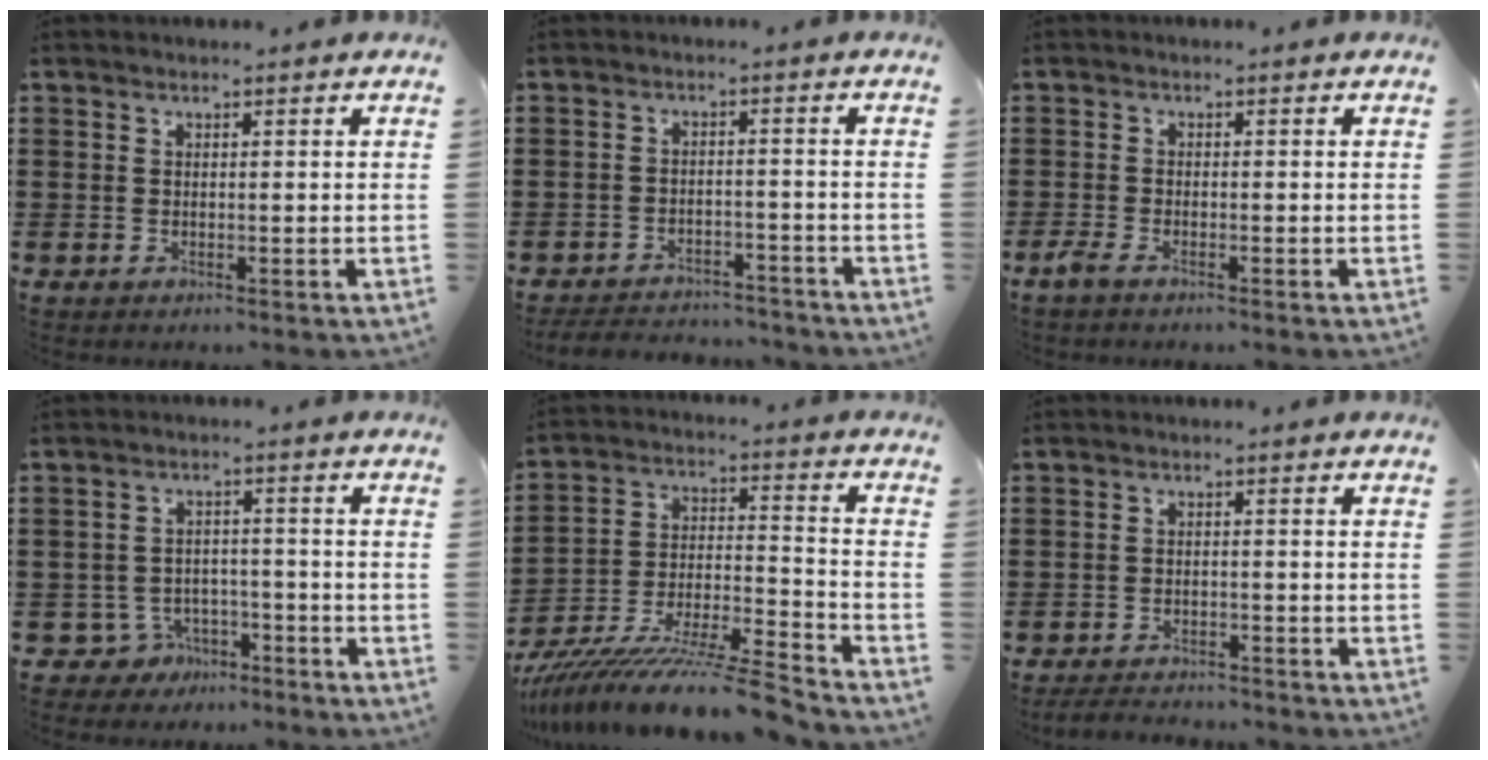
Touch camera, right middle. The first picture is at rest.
{"total": 4.1, "force": [-4.0, 0.7, 0.1], "torque": [-0.011, 0.004, -0.087]}
{"total": 1.7, "force": [-1.2, 0.3, 1.1], "torque": [-0.035, -0.007, -0.027]}
{"total": 4.0, "force": [-3.4, 2.1, 0.8], "torque": [-0.037, 0.004, -0.073]}
{"total": 13.2, "force": [-12.0, -0.4, 5.6], "torque": [-0.081, 0.022, -0.226]}
{"total": 2.8, "force": [-2.8, 0.4, 0.1], "torque": [-0.006, 0.000, -0.060]}